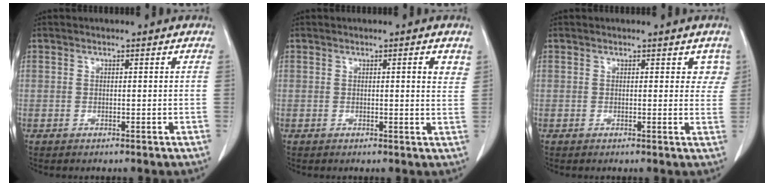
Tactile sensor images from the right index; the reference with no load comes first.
{"total": 2.5, "force": [1.3, 0.4, 2.1], "torque": [-0.024, -0.004, 0.011]}
{"total": 2.8, "force": [1.7, 1.7, 1.4], "torque": [0.007, -0.001, 0.015]}